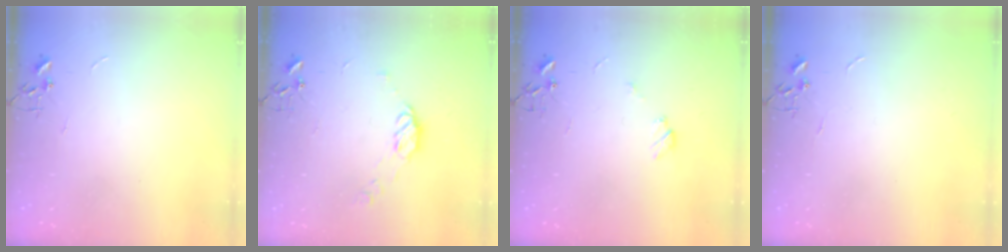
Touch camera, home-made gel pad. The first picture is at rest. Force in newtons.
{"total": 7.7, "press": 7.7, "slide": 0.7}
{"total": 4.9, "press": 4.9, "slide": 0.6}
{"total": 0.0}